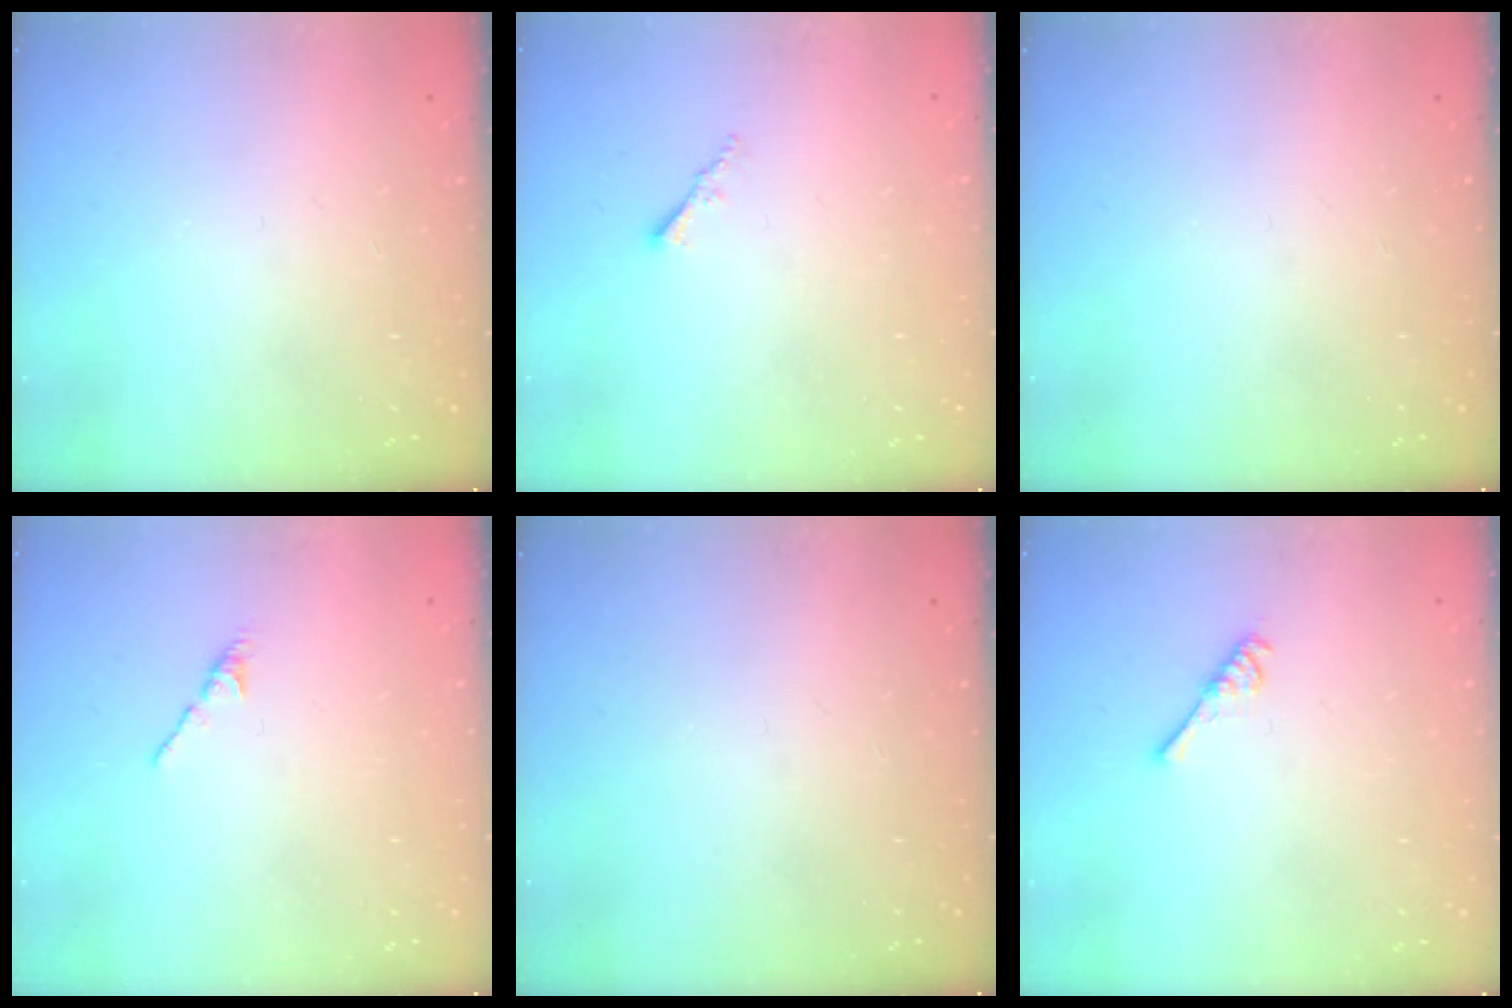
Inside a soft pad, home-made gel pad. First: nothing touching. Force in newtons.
{"total": 1.2, "press": 1.1, "slide": 0.4}
{"total": 0.0}
{"total": 3.0, "press": 2.8, "slide": 0.8}
{"total": 0.0}
{"total": 4.3, "press": 4.3, "slide": 0.7}